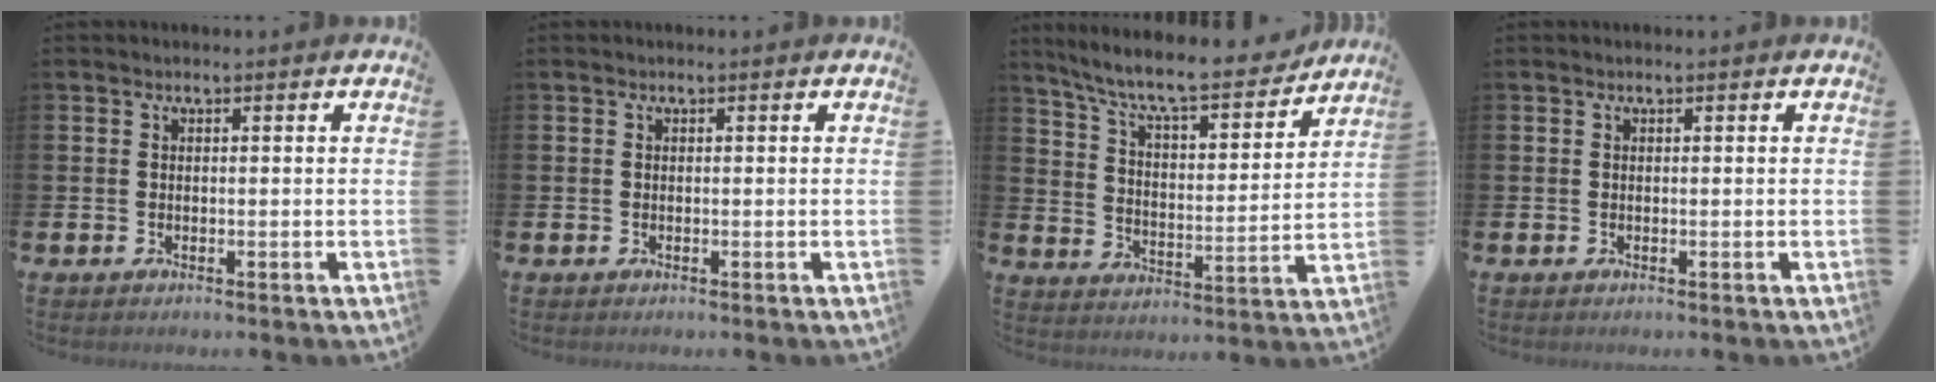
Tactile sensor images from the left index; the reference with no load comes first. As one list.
[{"total": 0.0}, {"total": 9.3, "force": [8.4, 1.4, 3.6], "torque": [-0.097, -0.062, 0.141]}, {"total": 0.0}]